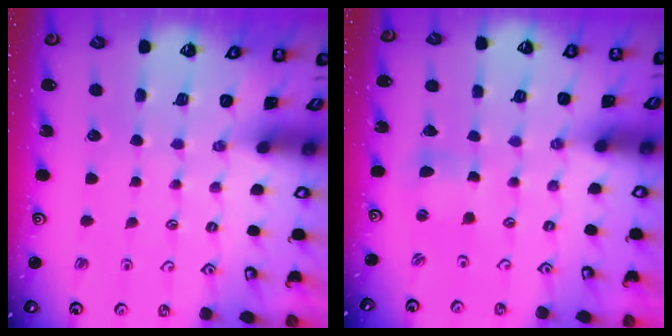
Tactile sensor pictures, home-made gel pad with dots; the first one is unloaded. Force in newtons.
{"total": 2.3, "press": 2.2, "slide": 0.3}